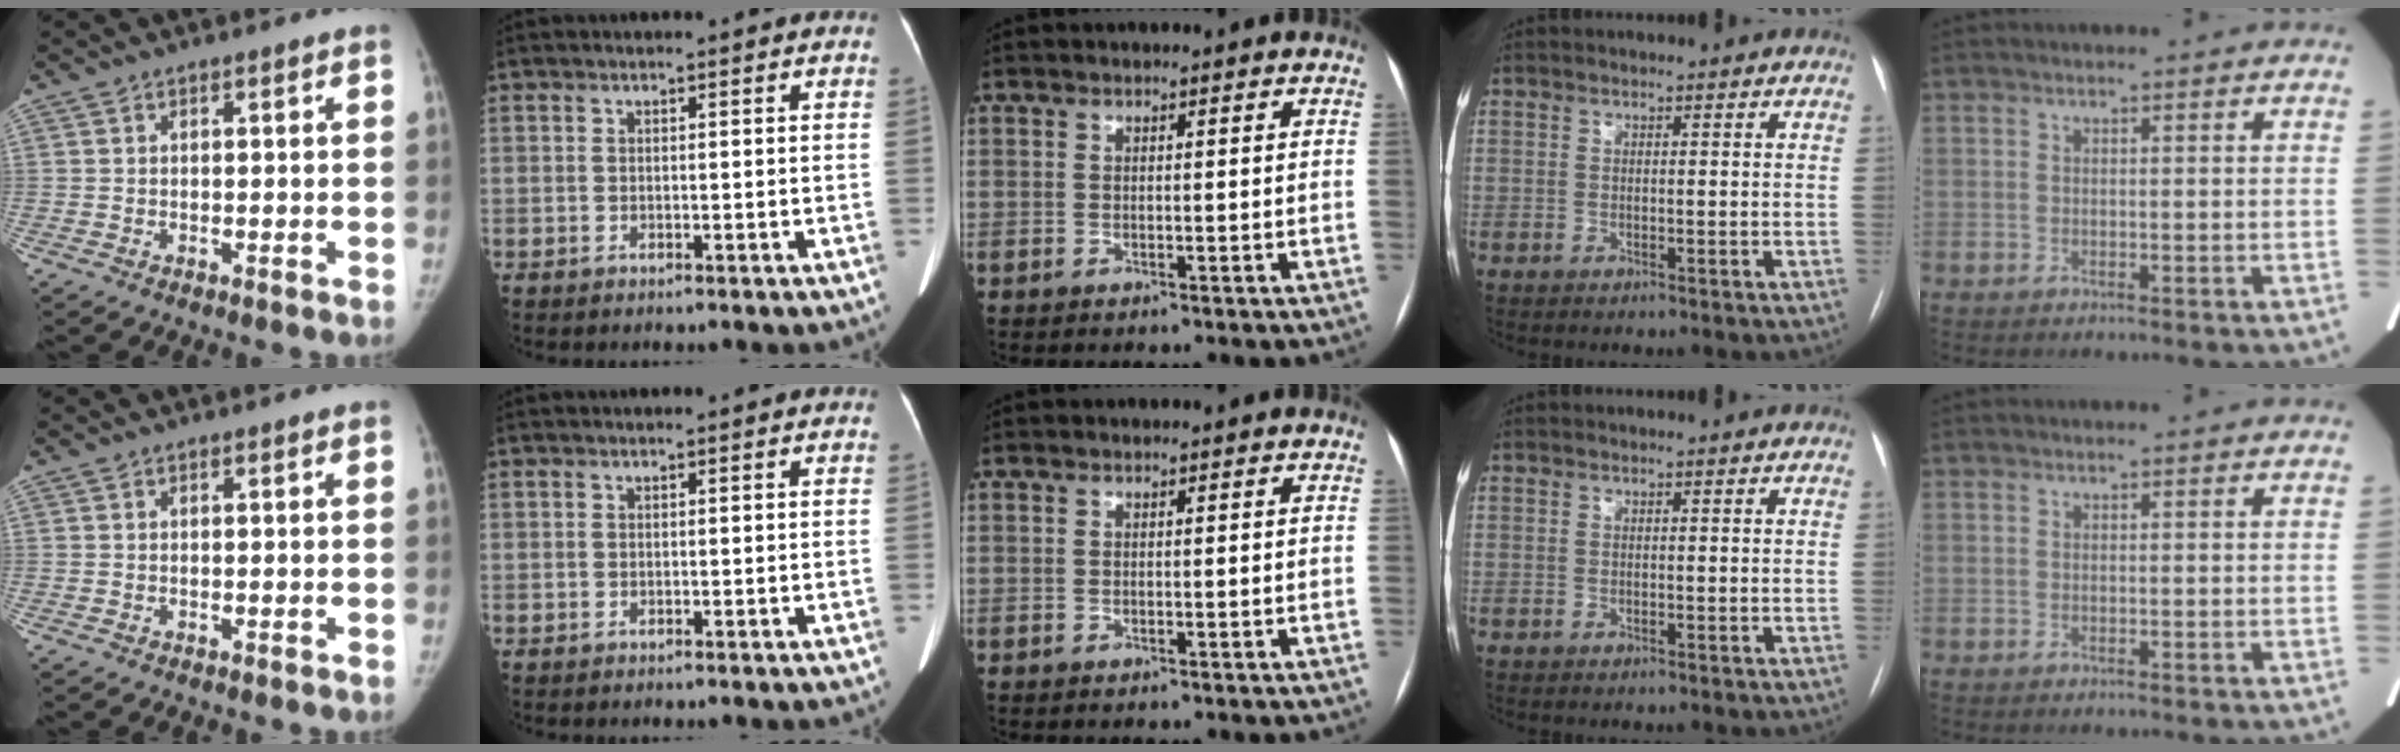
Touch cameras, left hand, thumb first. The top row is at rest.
{}